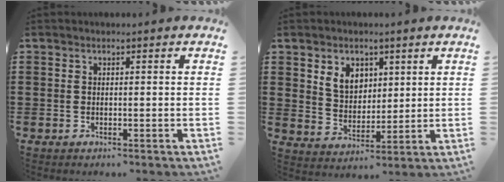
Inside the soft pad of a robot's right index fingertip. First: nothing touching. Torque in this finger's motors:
{"motor_torque": [0.75, 0.56, 0.22, 0.10]}